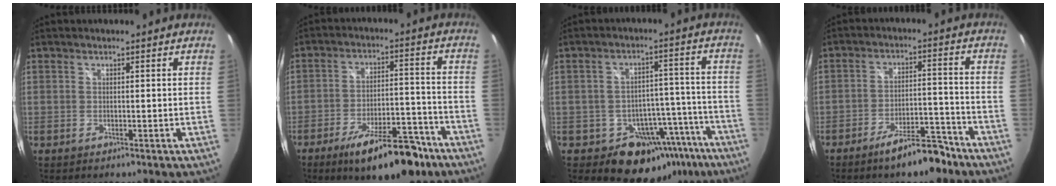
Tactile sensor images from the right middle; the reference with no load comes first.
{"total": 15.5, "force": [-10.8, 5.0, 9.8], "torque": [-0.161, -0.001, -0.156]}
{"total": 13.2, "force": [-8.2, 9.6, 3.9], "torque": [-0.050, 0.049, -0.078]}
{"total": 9.6, "force": [-7.5, 2.7, 5.3], "torque": [-0.089, 0.015, -0.108]}